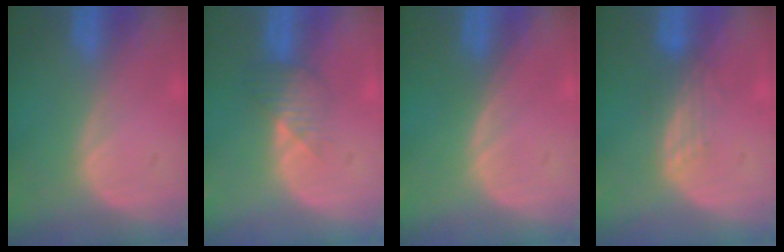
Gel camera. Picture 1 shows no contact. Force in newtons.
{"total": 3.5, "press": 3.1, "slide": 1.6}
{"total": 0.0}
{"total": 3.1, "press": 2.6, "slide": 1.7}